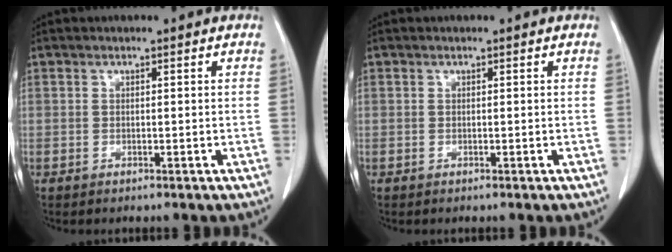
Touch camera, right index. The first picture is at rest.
{"total": 0.0}